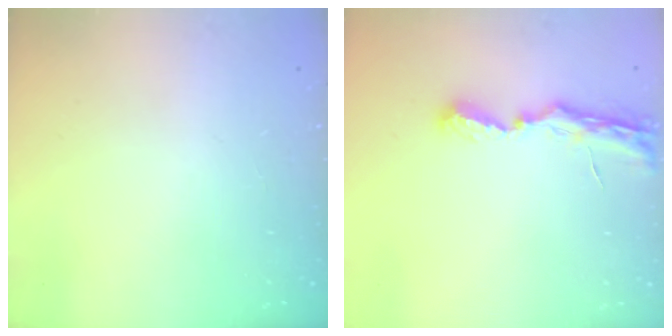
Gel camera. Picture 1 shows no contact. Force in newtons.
{"total": 7.5, "press": 7.5, "slide": 0.4}